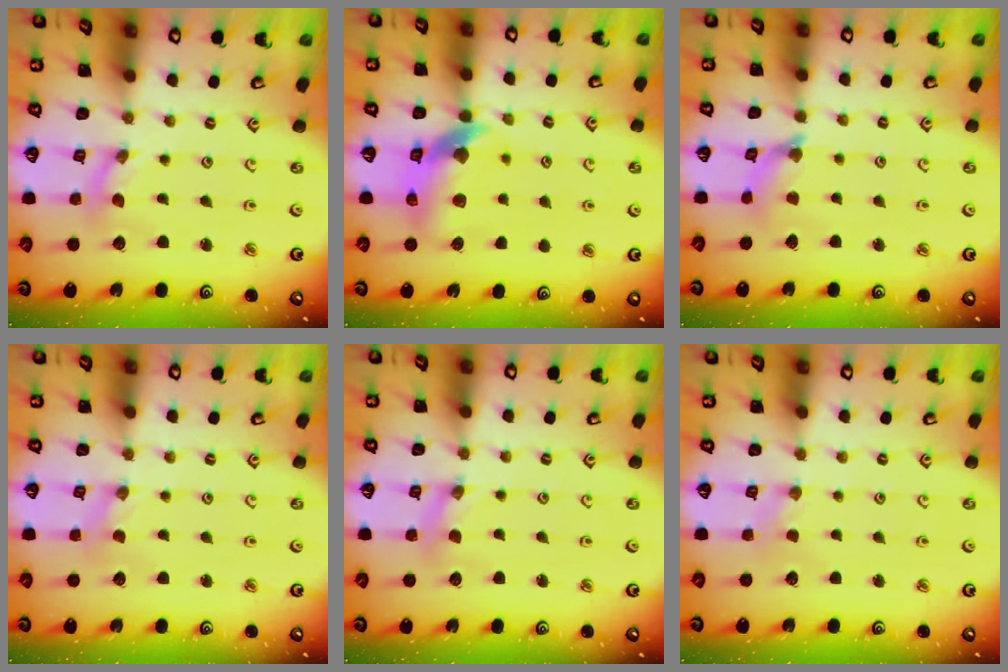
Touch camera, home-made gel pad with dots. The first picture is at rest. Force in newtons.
{"total": 10.7, "press": 10.6, "slide": 1.5}
{"total": 5.6, "press": 5.6, "slide": 0.4}
{"total": 0.0}
{"total": 2.9, "press": 2.9, "slide": 0.3}
{"total": 1.1, "press": 1.0, "slide": 0.2}